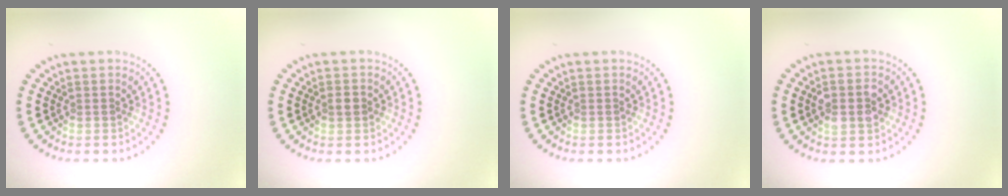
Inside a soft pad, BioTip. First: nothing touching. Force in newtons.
{"total": 1.0, "press": 1.0, "slide": 0.0}
{"total": 0.0}
{"total": 2.8, "press": 2.8, "slide": 0.2}